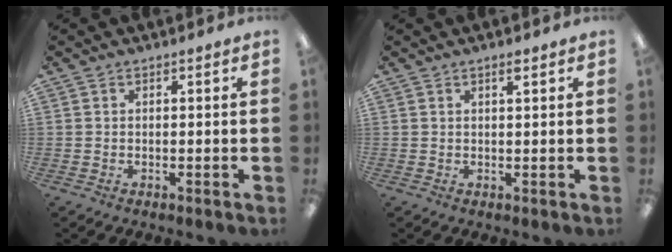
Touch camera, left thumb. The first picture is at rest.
{"total": 1.7, "force": [1.2, 0.2, 1.1], "torque": [-0.017, -0.003, 0.019]}